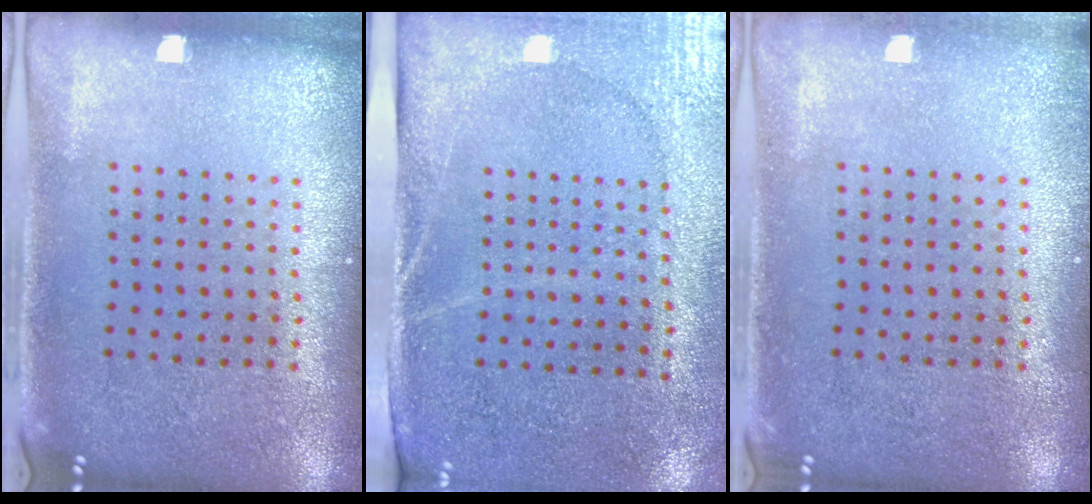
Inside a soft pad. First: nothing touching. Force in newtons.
{"total": 2.7, "press": 2.3, "slide": 1.4}
{"total": 0.8, "press": 0.8, "slide": 0.0}